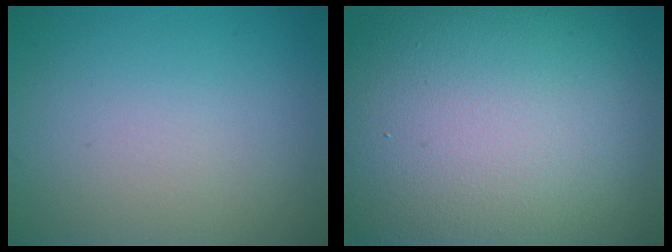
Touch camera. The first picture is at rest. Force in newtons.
{"total": 20.3, "press": 20.3, "slide": 1.1}